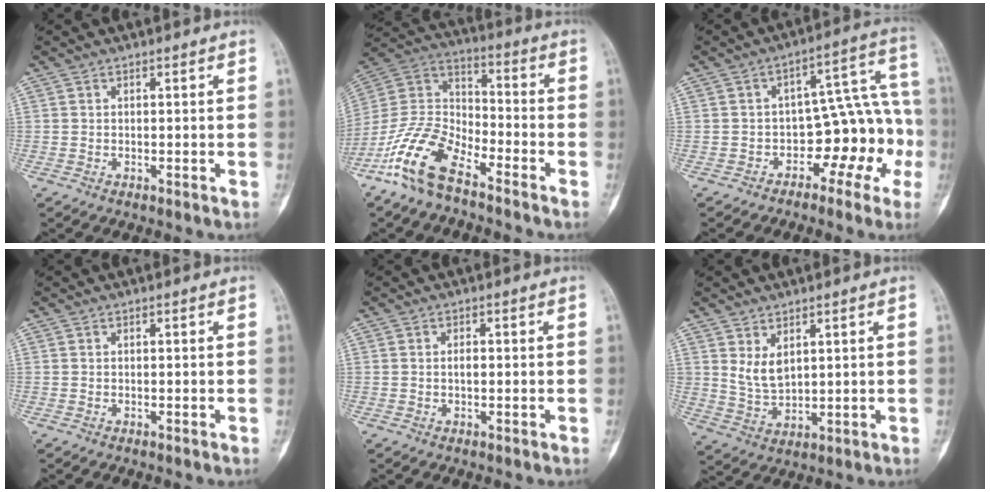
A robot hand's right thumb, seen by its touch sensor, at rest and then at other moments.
{"total": 14.7, "force": [-9.7, 6.2, 9.1], "torque": [-0.186, 0.062, -0.198]}
{"total": 11.9, "force": [-4.6, 7.3, 8.1], "torque": [-0.049, 0.090, -0.060]}
{"total": 0.0}
{"total": 1.3, "force": [0.0, 0.7, 1.1], "torque": [-0.019, 0.002, 0.001]}
{"total": 5.4, "force": [2.4, 3.1, 3.7], "torque": [-0.061, -0.023, 0.061]}